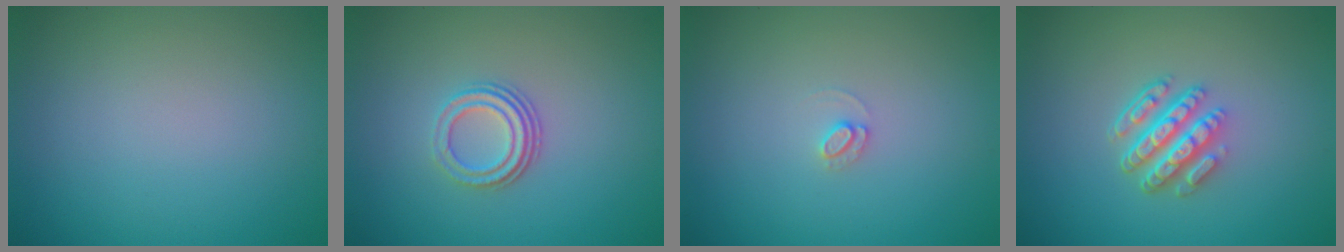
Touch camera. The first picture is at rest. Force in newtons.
{"total": 3.0, "press": 2.2, "slide": 2.0}
{"total": 0.9, "press": 0.9, "slide": 0.1}
{"total": 4.8, "press": 3.6, "slide": 3.2}